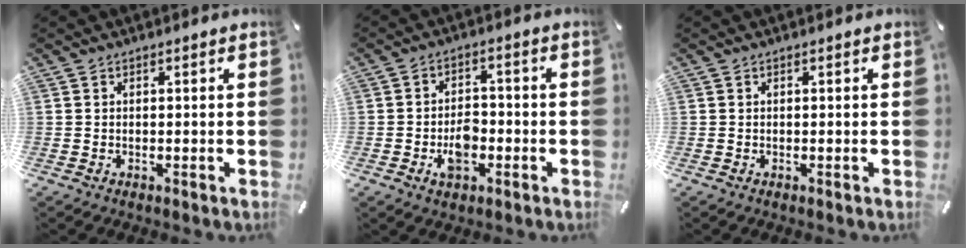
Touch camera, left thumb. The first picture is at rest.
{"total": 6.3, "force": [-2.3, 4.0, 4.3], "torque": [-0.076, 0.009, -0.043]}
{"total": 0.0}